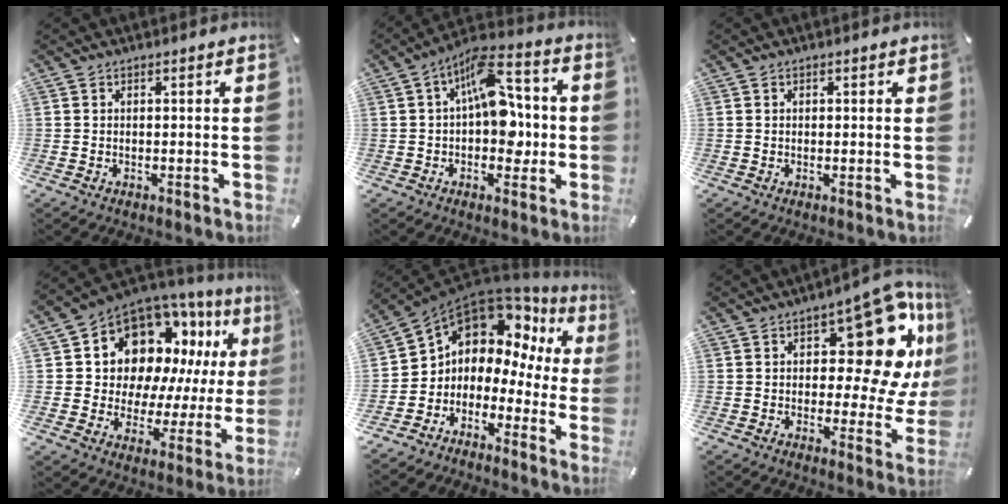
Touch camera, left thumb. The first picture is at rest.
{"total": 13.3, "force": [1.7, 7.8, 10.7], "torque": [-0.141, -0.014, 0.029]}
{"total": 0.6, "force": [0.2, 0.5, 0.2], "torque": [-0.004, 0.003, 0.003]}
{"total": 13.4, "force": [7.8, 9.8, 4.8], "torque": [-0.082, -0.078, 0.143]}
{"total": 7.1, "force": [4.4, 5.3, 1.7], "torque": [-0.054, -0.058, 0.077]}
{"total": 20.8, "force": [7.6, 10.7, 16.1], "torque": [-0.186, -0.055, 0.121]}